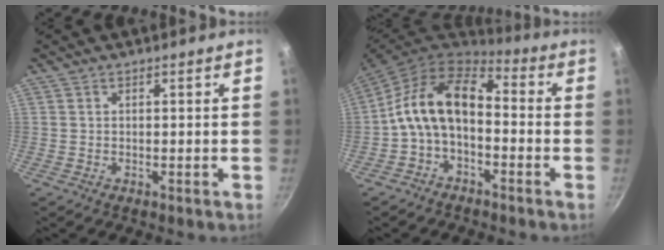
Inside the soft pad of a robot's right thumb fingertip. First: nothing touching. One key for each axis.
{"total": 12.7, "fx": -1.7, "fy": 7.9, "fz": 9.8, "tx": -0.170, "ty": 0.047, "tz": -0.047}